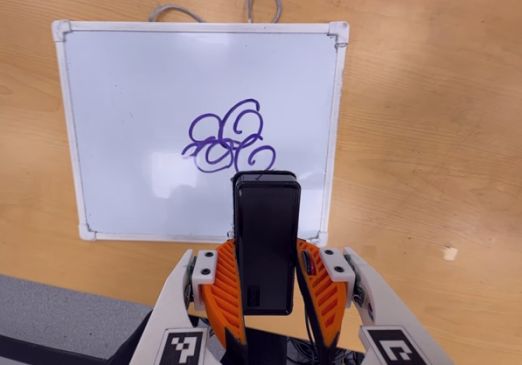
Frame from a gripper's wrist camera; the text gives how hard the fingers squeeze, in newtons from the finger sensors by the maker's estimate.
{"total": 5.3, "left": 3.7, "right": 6.9}